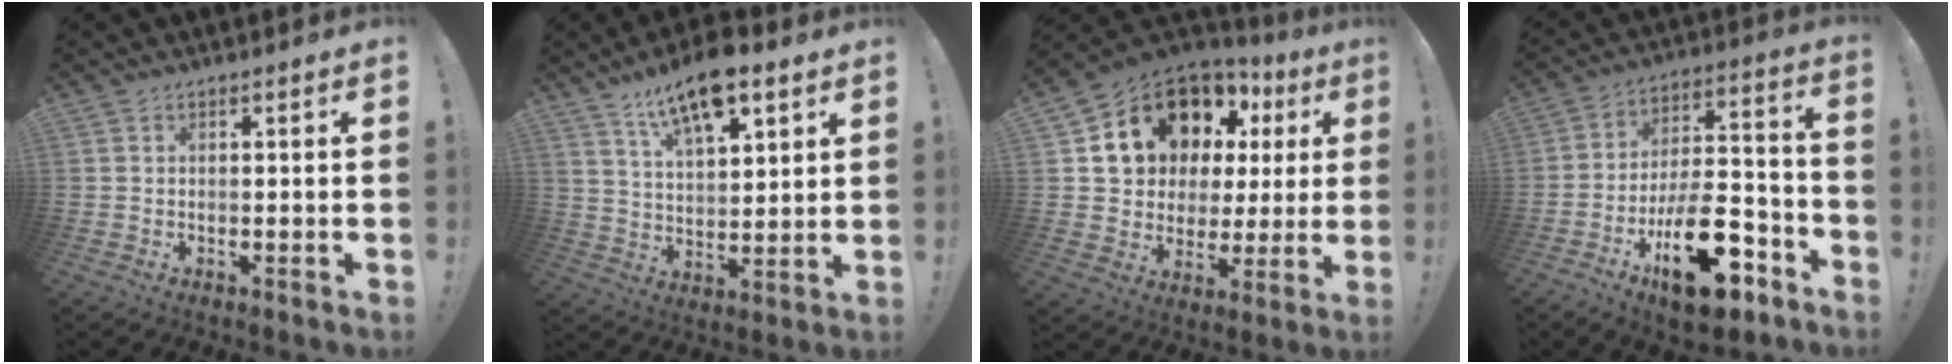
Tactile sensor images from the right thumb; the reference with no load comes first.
{"total": 13.7, "force": [9.0, 5.2, 8.9], "torque": [-0.149, -0.041, 0.155]}
{"total": 15.8, "force": [8.6, 10.9, 7.6], "torque": [-0.131, -0.049, 0.178]}
{"total": 22.7, "force": [-11.4, 10.4, 16.6], "torque": [-0.270, 0.084, -0.173]}